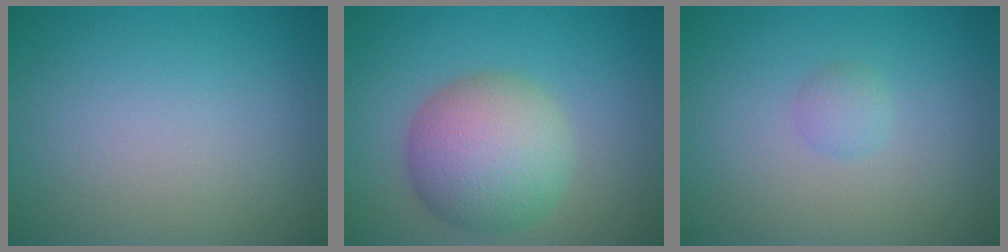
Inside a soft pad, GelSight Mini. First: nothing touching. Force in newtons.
{"total": 7.2, "press": 7.2, "slide": 0.3}
{"total": 1.0, "press": 1.0, "slide": 0.1}